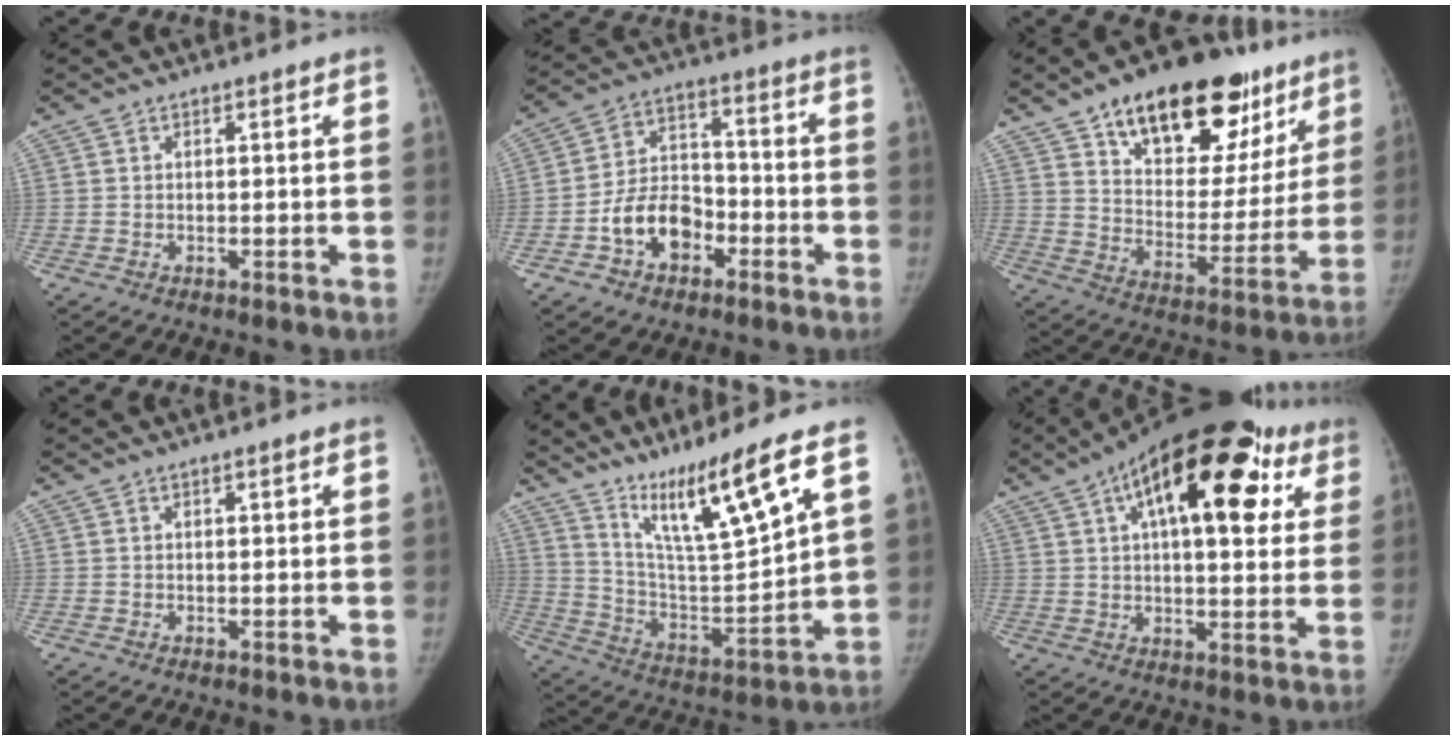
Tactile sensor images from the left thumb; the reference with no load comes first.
{"total": 11.2, "force": [-4.8, 7.8, 6.4], "torque": [-0.083, 0.042, -0.086]}
{"total": 28.0, "force": [16.3, 14.4, 17.6], "torque": [-0.210, -0.031, 0.249]}
{"total": 0.7, "force": [0.2, 0.3, 0.7], "torque": [-0.007, 0.001, 0.005]}
{"total": 16.5, "force": [10.5, 0.8, 12.8], "torque": [-0.208, -0.067, 0.201]}
{"total": 26.7, "force": [11.2, 12.2, 20.9], "torque": [-0.287, 0.023, 0.160]}